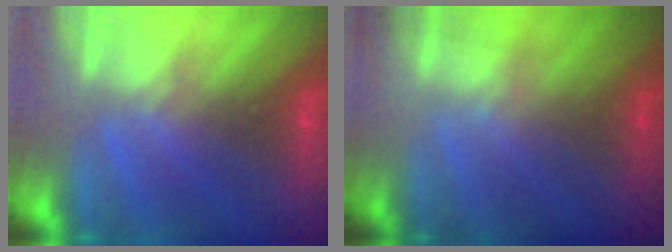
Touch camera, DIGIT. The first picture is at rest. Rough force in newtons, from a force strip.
{"total": 1.5}